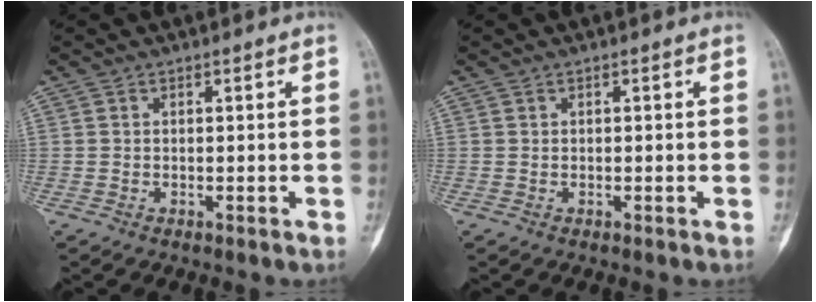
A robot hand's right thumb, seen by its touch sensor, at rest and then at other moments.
{"total": 0.0}